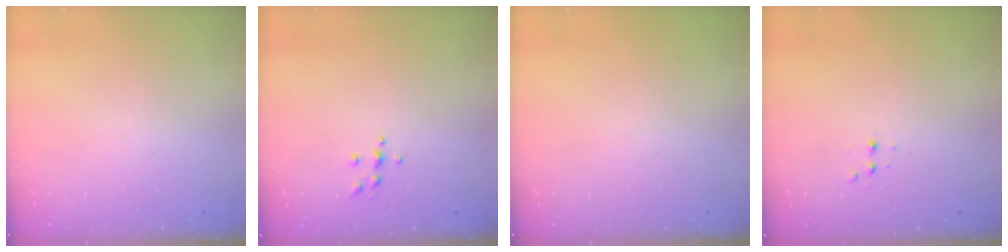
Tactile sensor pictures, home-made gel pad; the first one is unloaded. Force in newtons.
{"total": 4.9, "press": 4.9, "slide": 0.7}
{"total": 0.0}
{"total": 3.1, "press": 3.0, "slide": 0.6}